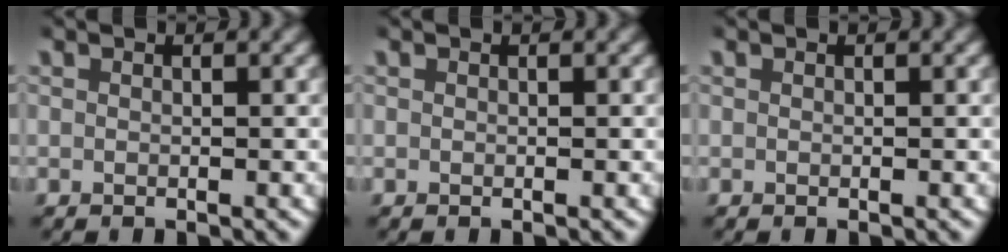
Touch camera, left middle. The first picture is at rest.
{"total": 0.0}
{"total": 0.0}